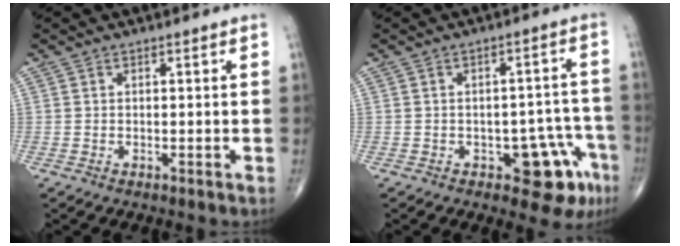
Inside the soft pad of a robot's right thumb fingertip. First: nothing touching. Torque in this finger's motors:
{"motor_torque": [2.59, 2.42, 0.42, -0.60, 0.06]}